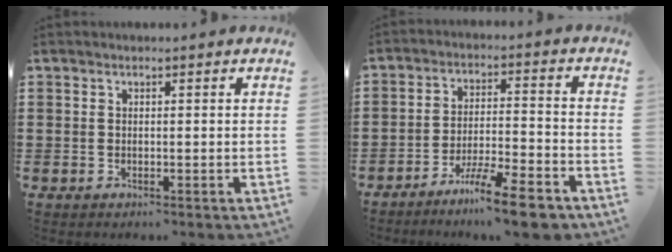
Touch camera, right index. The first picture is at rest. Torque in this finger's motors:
{"motor_torque": [1.56, -0.57, 0.38, 0.05]}